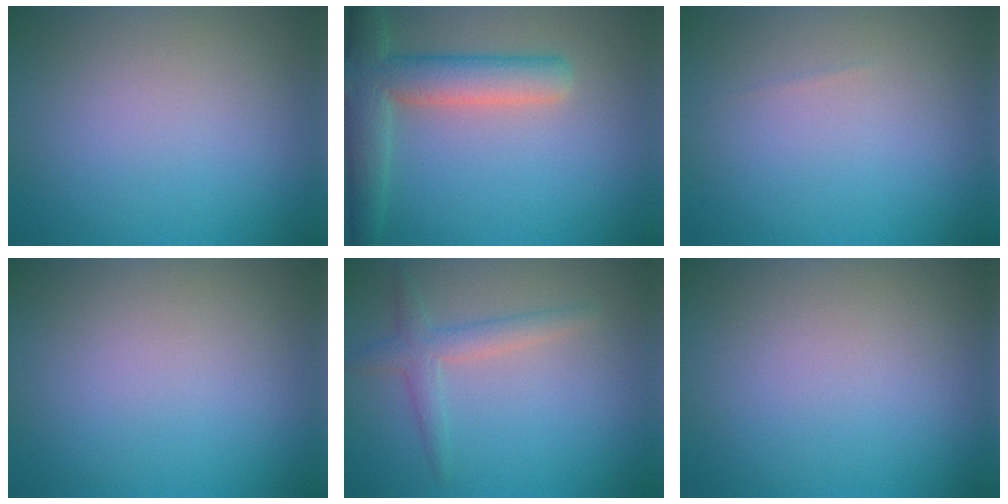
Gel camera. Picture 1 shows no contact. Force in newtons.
{"total": 6.0, "press": 6.0, "slide": 0.4}
{"total": 0.0}
{"total": 0.0}
{"total": 2.4, "press": 2.4, "slide": 0.1}
{"total": 0.0}